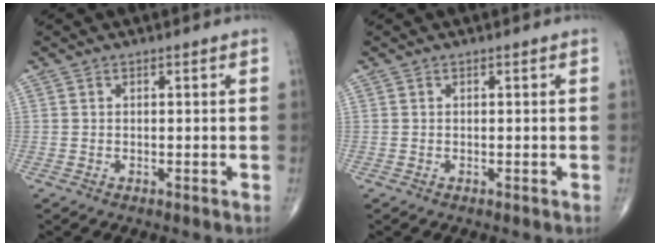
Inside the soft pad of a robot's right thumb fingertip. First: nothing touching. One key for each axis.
{"total": 0.0}